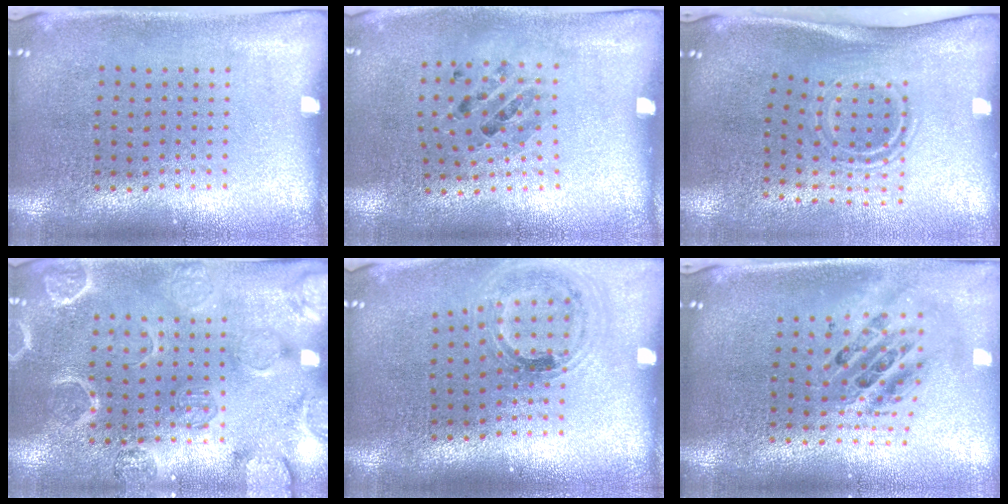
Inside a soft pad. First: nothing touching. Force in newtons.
{"total": 0.8, "press": 0.7, "slide": 0.4}
{"total": 1.9, "press": 1.1, "slide": 1.5}
{"total": 2.7, "press": 2.7, "slide": 0.0}
{"total": 1.0, "press": 1.0, "slide": 0.3}
{"total": 2.2, "press": 1.6, "slide": 1.4}